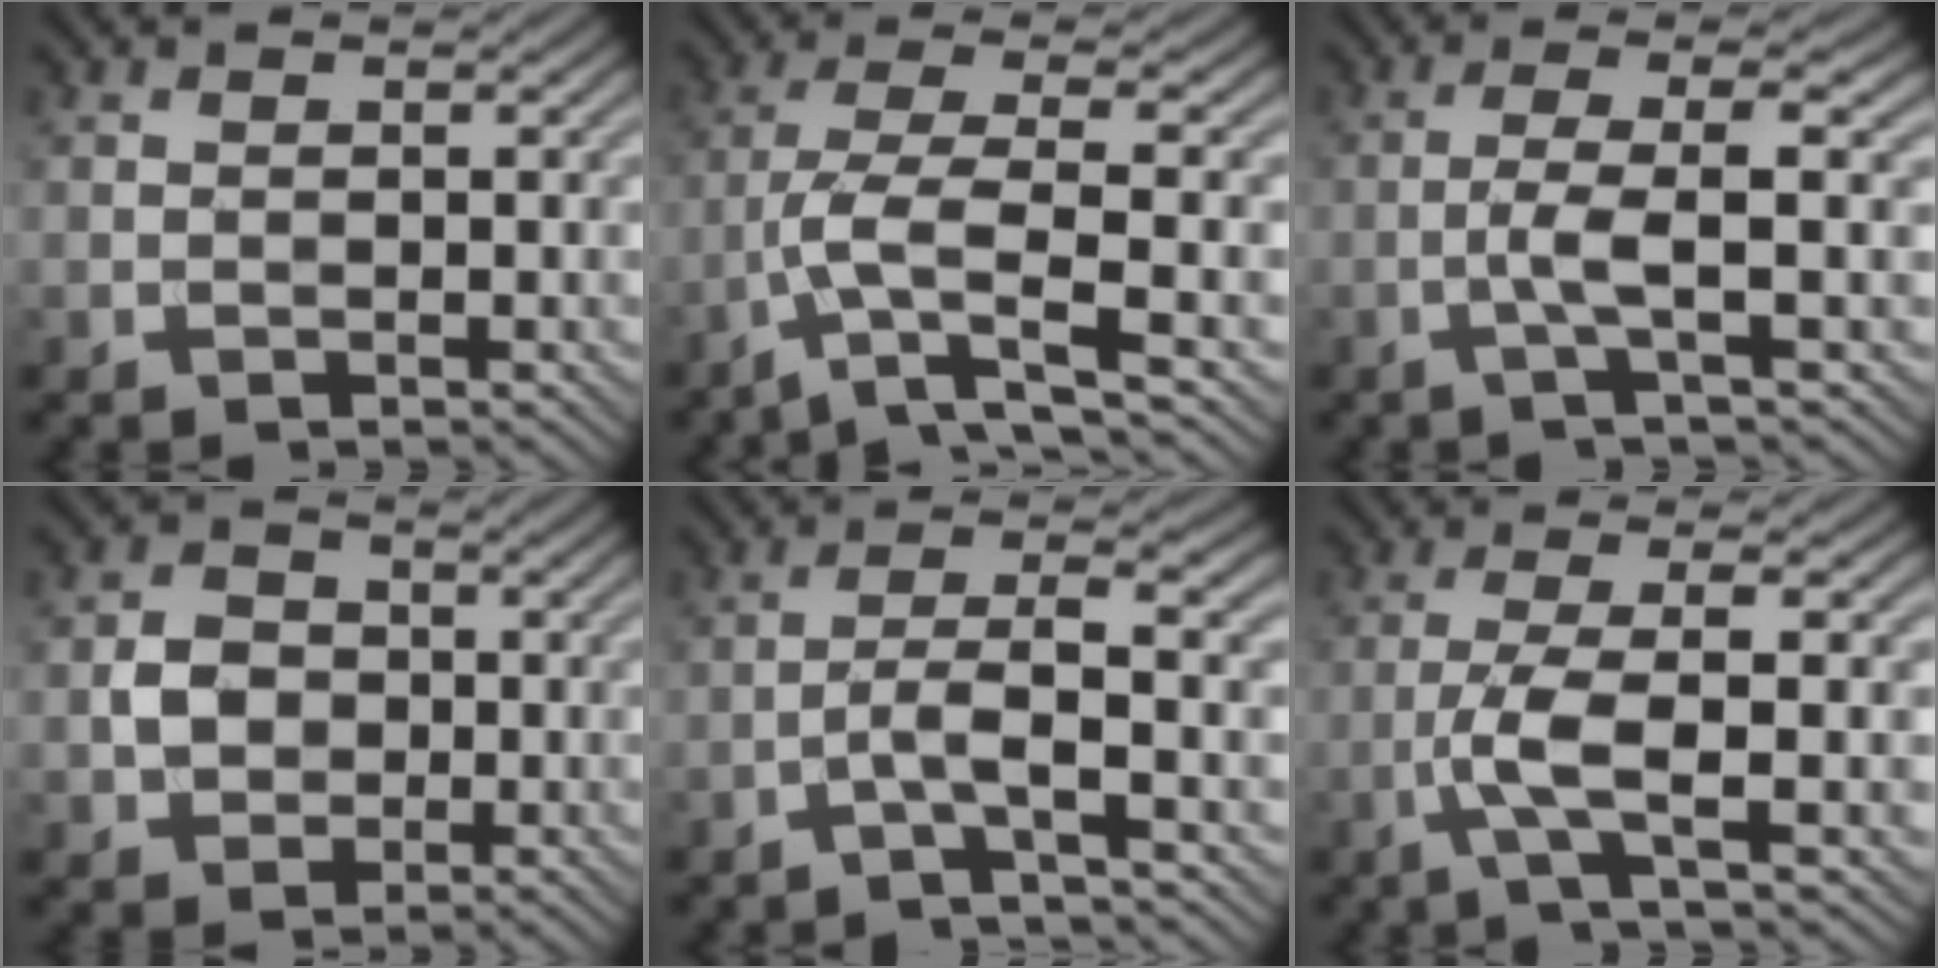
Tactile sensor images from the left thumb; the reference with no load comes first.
{"total": 7.3, "force": [-3.3, 1.5, 6.3], "torque": [-0.124, 0.002, -0.075]}
{"total": 4.3, "force": [-0.9, 0.3, 4.2], "torque": [-0.076, 0.013, -0.034]}
{"total": 3.9, "force": [-0.5, 3.4, 1.7], "torque": [-0.034, 0.000, -0.018]}
{"total": 4.3, "force": [-1.8, 0.4, 3.9], "torque": [-0.071, 0.012, -0.053]}
{"total": 6.1, "force": [-1.5, 0.9, 5.8], "torque": [-0.116, 0.010, -0.038]}